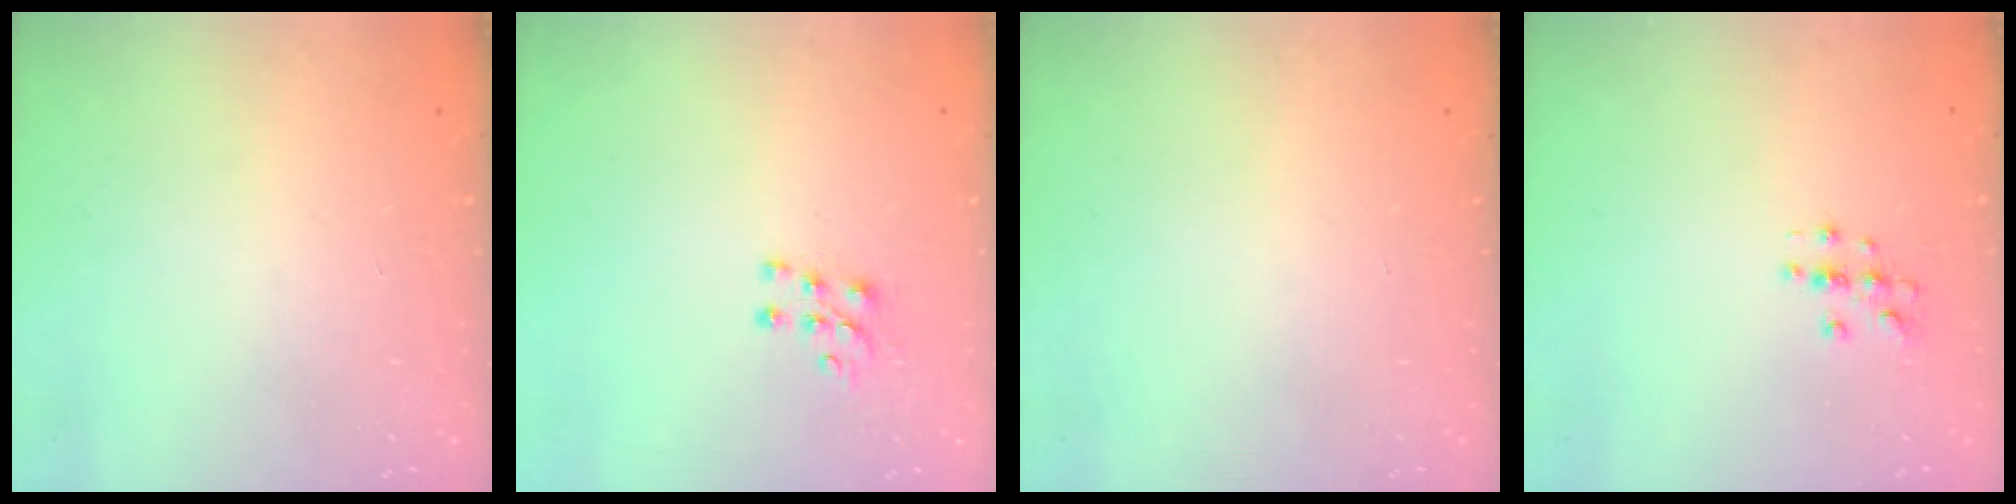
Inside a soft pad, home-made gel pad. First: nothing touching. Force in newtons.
{"total": 6.5, "press": 6.4, "slide": 0.7}
{"total": 0.0}
{"total": 3.4, "press": 3.4, "slide": 0.4}